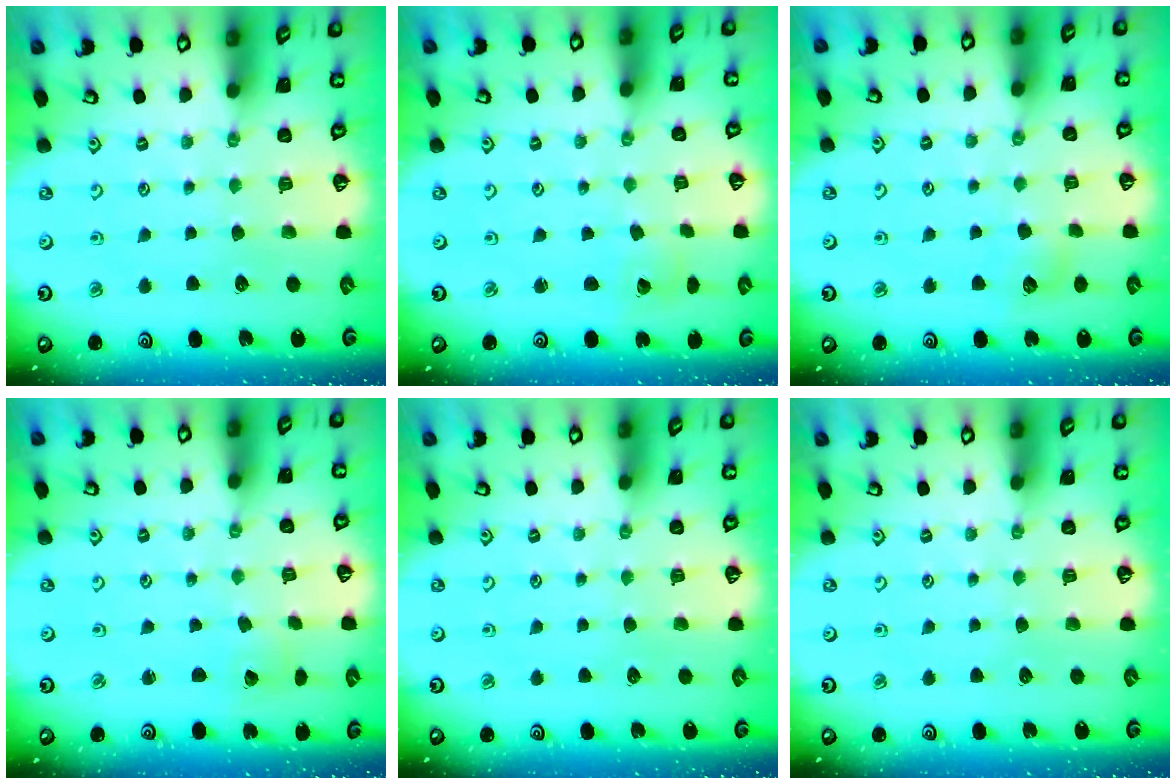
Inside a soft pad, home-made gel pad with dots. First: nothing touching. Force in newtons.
{"total": 2.3, "press": 2.3, "slide": 0.2}
{"total": 5.9, "press": 5.9, "slide": 0.8}
{"total": 1.4, "press": 1.4, "slide": 0.1}
{"total": 0.0}
{"total": 0.0}